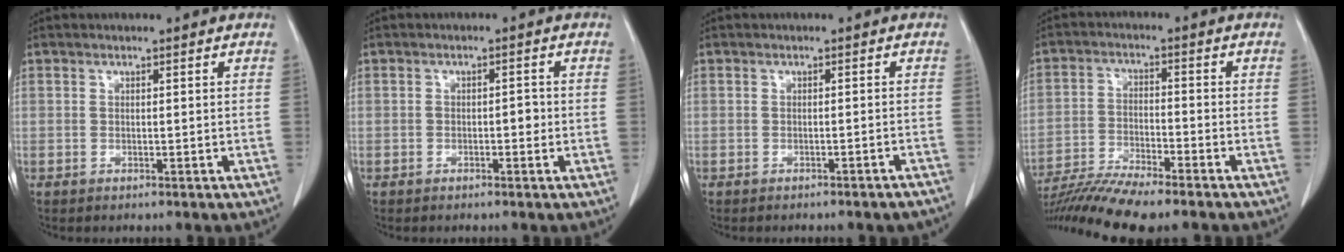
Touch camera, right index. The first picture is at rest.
{"total": 1.5, "force": [-0.4, 0.7, 1.3], "torque": [-0.013, 0.006, -0.006]}
{"total": 4.8, "force": [-4.5, 0.6, 1.6], "torque": [-0.019, -0.006, -0.047]}
{"total": 12.0, "force": [-10.3, 0.1, 6.1], "torque": [-0.103, -0.021, -0.175]}